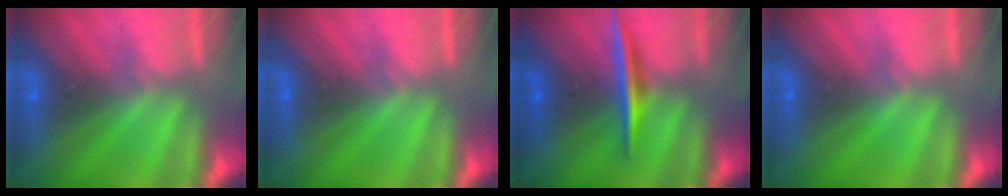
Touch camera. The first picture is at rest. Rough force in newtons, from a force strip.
{"total": 0.0}
{"total": 1.9}
{"total": 0.0}